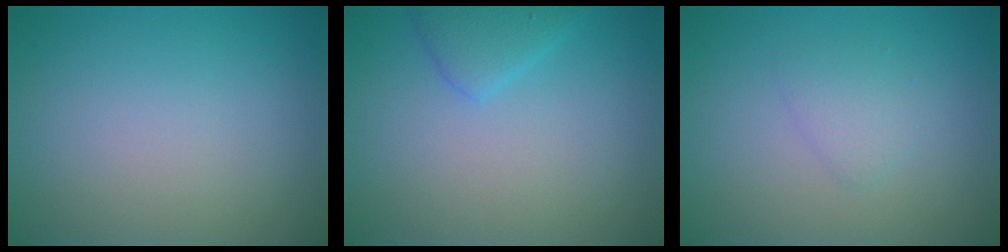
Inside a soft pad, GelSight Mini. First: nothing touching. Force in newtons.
{"total": 2.0, "press": 2.0, "slide": 0.1}
{"total": 1.4, "press": 1.4, "slide": 0.0}